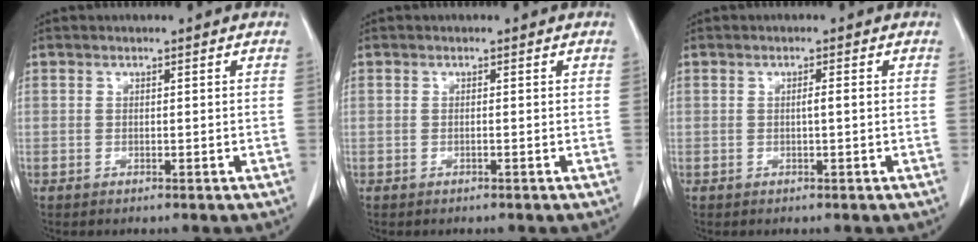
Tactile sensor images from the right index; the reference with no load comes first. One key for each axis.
{"total": 0.0}
{"total": 1.1, "fx": 0.0, "fy": -0.1, "fz": 1.1, "tx": -0.020, "ty": 0.001, "tz": -0.001}